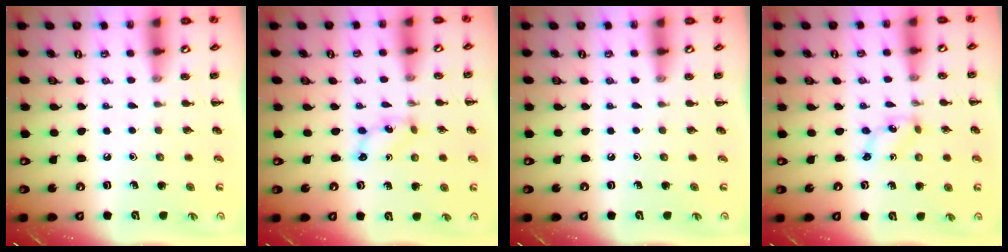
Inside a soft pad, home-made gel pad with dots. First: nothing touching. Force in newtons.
{"total": 1.8, "press": 1.8, "slide": 0.3}
{"total": 0.0}
{"total": 1.2, "press": 1.2, "slide": 0.1}